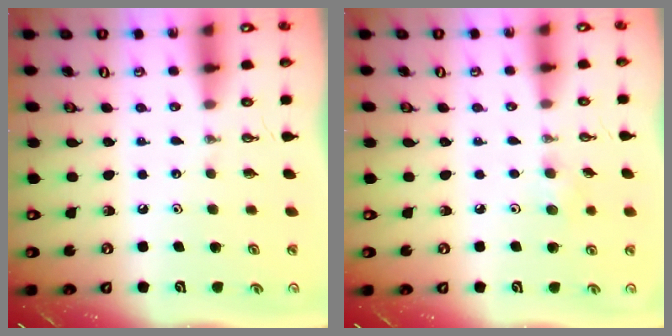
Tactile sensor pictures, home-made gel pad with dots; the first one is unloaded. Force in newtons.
{"total": 5.0, "press": 4.8, "slide": 1.4}